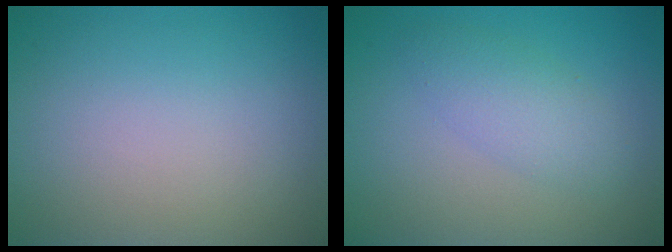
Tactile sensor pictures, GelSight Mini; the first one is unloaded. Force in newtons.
{"total": 2.8, "press": 2.8, "slide": 0.1}